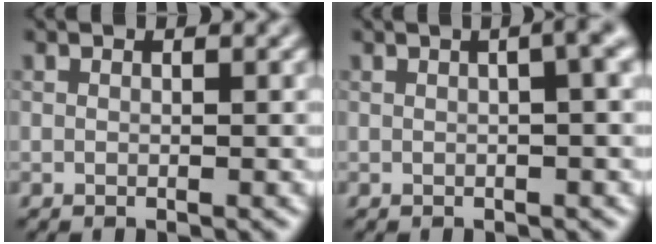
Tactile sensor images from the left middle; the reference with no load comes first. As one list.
[{"total": 4.2, "force": [0.9, 1.7, 3.8], "torque": [-0.029, 0.023, -0.002]}]